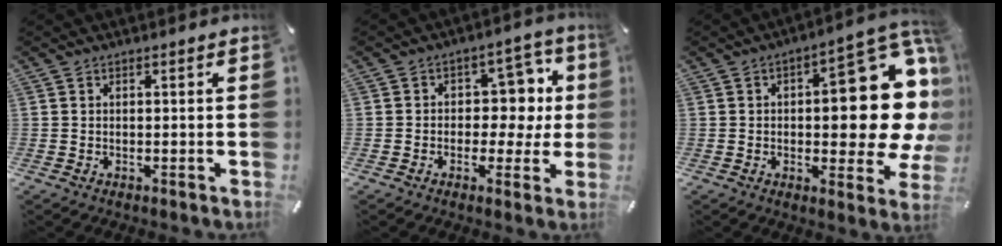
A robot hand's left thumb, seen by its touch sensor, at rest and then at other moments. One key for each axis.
{"total": 9.9, "fx": 1.2, "fy": 7.7, "fz": 6.1, "tx": -0.069, "ty": -0.008, "tz": 0.021}
{"total": 24.4, "fx": 3.3, "fy": 11.0, "fz": 21.5, "tx": -0.247, "ty": -0.052, "tz": 0.061}